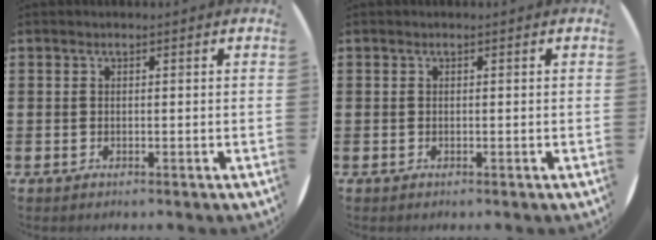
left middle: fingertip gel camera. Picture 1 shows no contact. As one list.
[{"total": 0.0}]